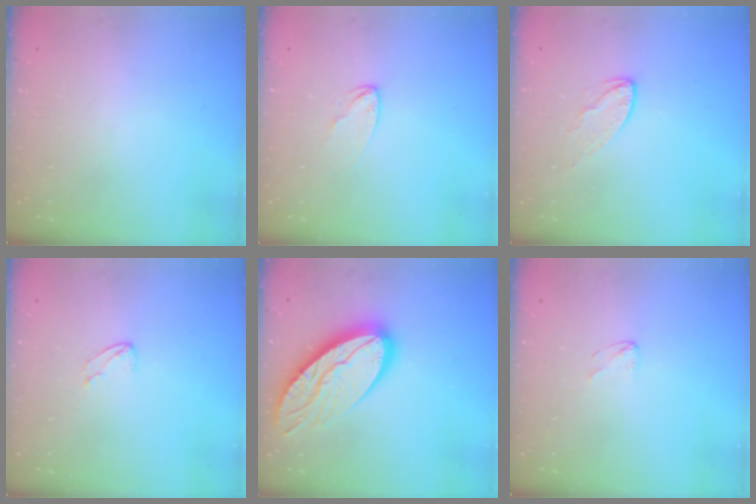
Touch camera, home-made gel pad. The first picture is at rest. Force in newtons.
{"total": 4.8, "press": 4.8, "slide": 0.4}
{"total": 6.5, "press": 6.5, "slide": 0.2}
{"total": 2.5, "press": 2.5, "slide": 0.2}
{"total": 18.9, "press": 18.9, "slide": 1.5}
{"total": 2.6, "press": 2.6, "slide": 0.2}